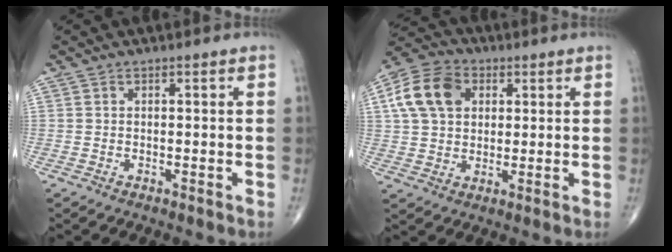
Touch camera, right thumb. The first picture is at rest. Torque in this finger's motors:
{"motor_torque": [-0.80, 1.00, 0.06, 0.01, 0.06]}